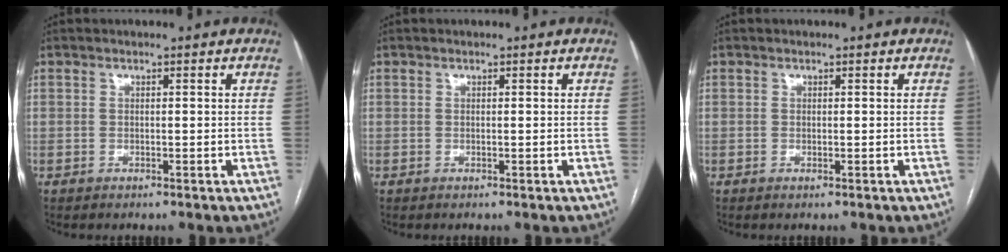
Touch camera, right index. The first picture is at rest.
{"total": 0.0}
{"total": 0.0}